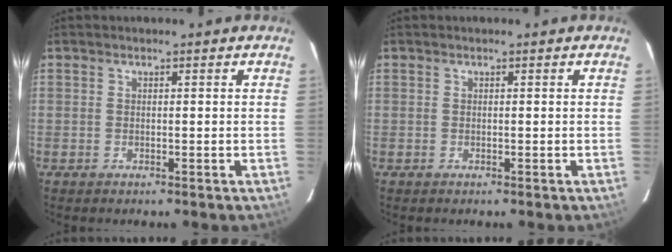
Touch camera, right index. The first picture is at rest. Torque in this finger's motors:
{"motor_torque": [0.00, 0.00, 0.01, 0.01]}